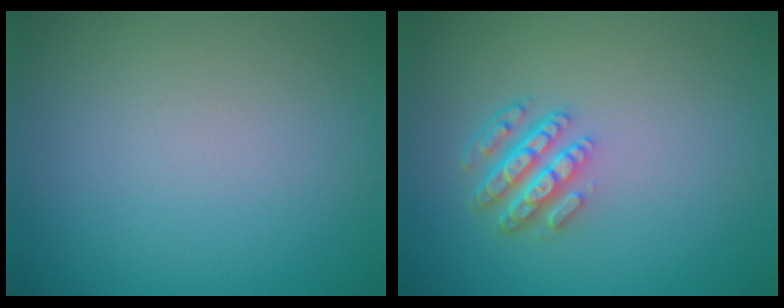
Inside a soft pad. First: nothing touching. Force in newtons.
{"total": 4.4, "press": 3.3, "slide": 2.9}